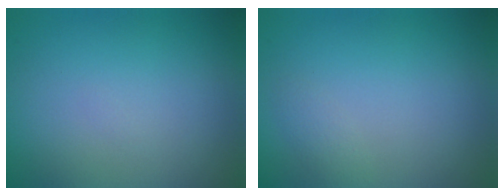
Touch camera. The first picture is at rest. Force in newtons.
{"total": 0.8, "press": 0.8, "slide": 0.0}